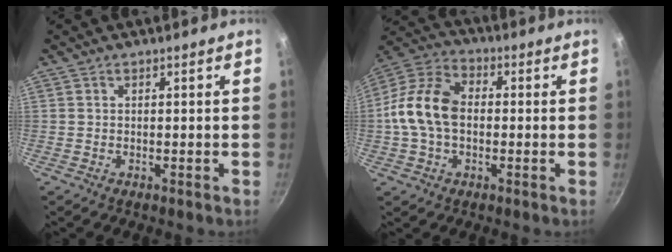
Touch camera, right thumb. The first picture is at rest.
{"total": 13.3, "force": [-0.5, 9.1, 9.6], "torque": [-0.165, 0.033, -0.027]}